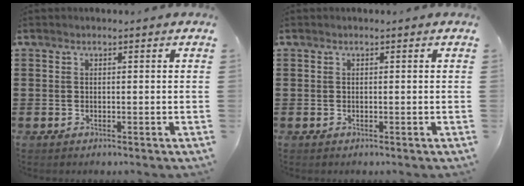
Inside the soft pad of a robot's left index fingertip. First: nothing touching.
{"total": 0.0}